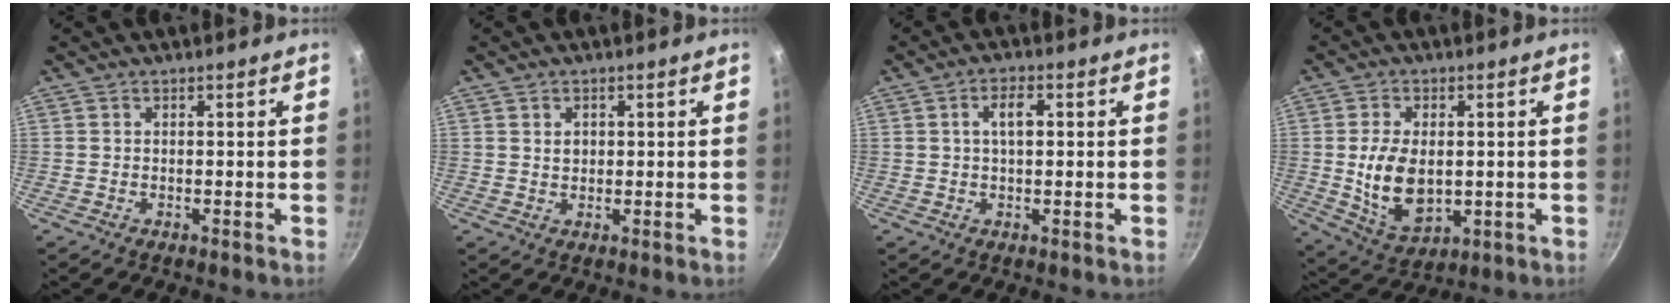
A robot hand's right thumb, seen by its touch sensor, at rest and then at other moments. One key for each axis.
{"total": 2.0, "fx": 0.5, "fy": 1.6, "fz": 1.1, "tx": -0.010, "ty": 0.000, "tz": 0.009}
{"total": 4.1, "fx": 0.7, "fy": 1.8, "fz": 3.6, "tx": -0.064, "ty": 0.010, "tz": 0.008}
{"total": 11.7, "fx": 0.0, "fy": 7.2, "fz": 9.2, "tx": -0.157, "ty": -0.012, "tz": 0.015}